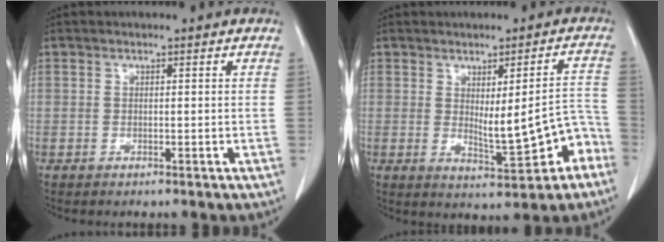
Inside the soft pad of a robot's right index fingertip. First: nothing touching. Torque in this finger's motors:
{"motor_torque": [0.59, -0.32, 0.36, 0.07]}